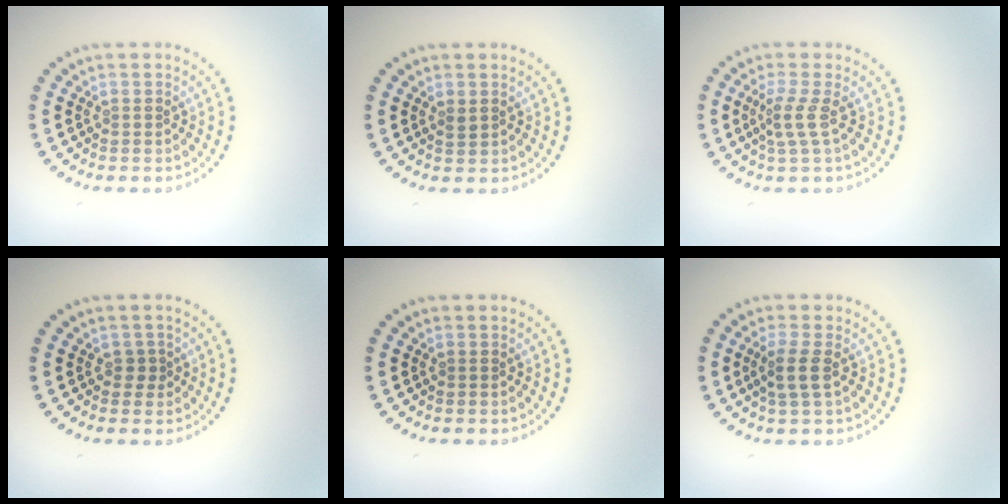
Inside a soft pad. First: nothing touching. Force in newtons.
{"total": 0.7, "press": 0.7, "slide": 0.2}
{"total": 2.1, "press": 1.4, "slide": 1.6}
{"total": 1.1, "press": 0.9, "slide": 0.7}
{"total": 0.0}
{"total": 2.3, "press": 2.1, "slide": 0.9}